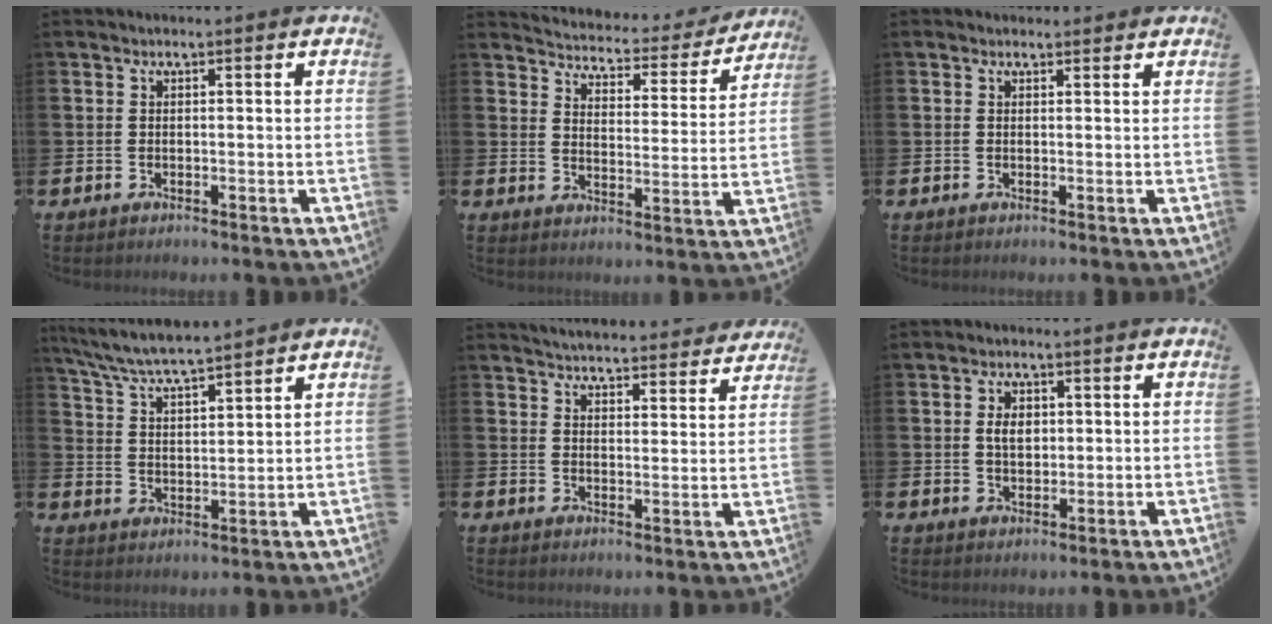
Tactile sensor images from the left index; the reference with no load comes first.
{"total": 4.2, "force": [4.0, 1.0, 0.5], "torque": [-0.028, -0.040, 0.061]}
{"total": 0.8, "force": [0.7, 0.4, 0.1], "torque": [0.008, 0.002, 0.010]}
{"total": 6.4, "force": [6.3, 0.2, 1.5], "torque": [-0.055, -0.036, 0.111]}
{"total": 4.9, "force": [4.9, 0.5, 0.1], "torque": [-0.019, -0.036, 0.086]}
{"total": 2.9, "force": [0.9, 1.9, 2.1], "torque": [-0.027, 0.003, 0.010]}